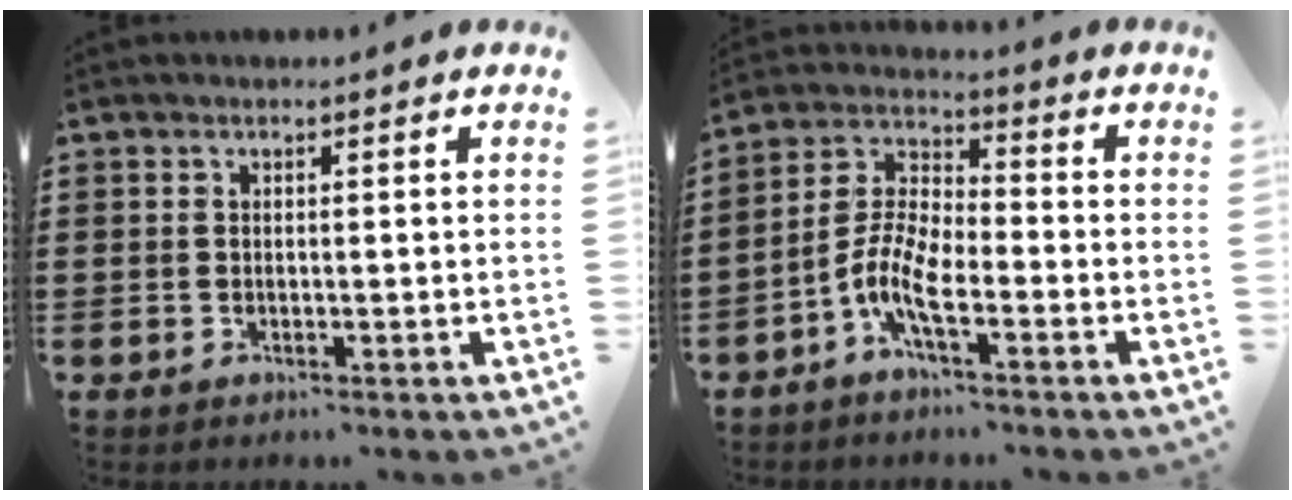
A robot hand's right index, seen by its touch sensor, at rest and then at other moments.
{"total": 7.3, "force": [-3.8, 2.5, 5.7], "torque": [-0.153, -0.012, -0.081]}